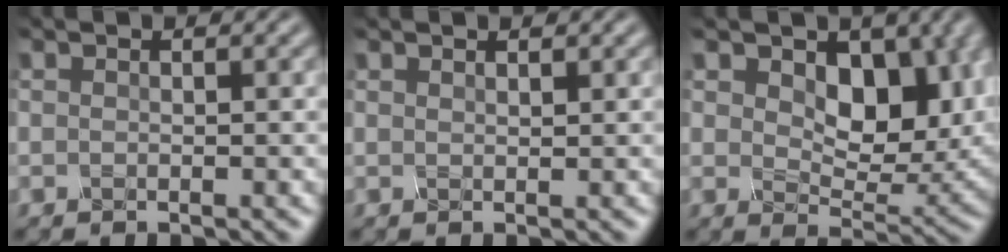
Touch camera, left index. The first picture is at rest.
{"total": 0.6, "force": [0.6, 0.0, 0.2], "torque": [-0.004, -0.001, 0.009]}
{"total": 8.4, "force": [2.4, 5.1, 6.2], "torque": [-0.097, -0.016, 0.034]}